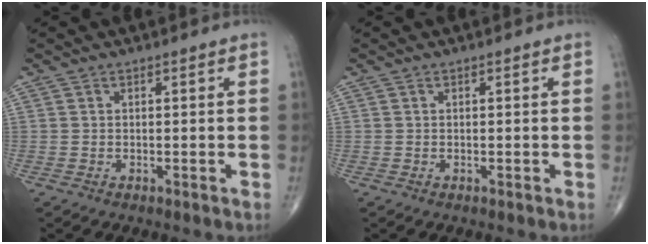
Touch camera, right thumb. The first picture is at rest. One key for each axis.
{"total": 0.0}